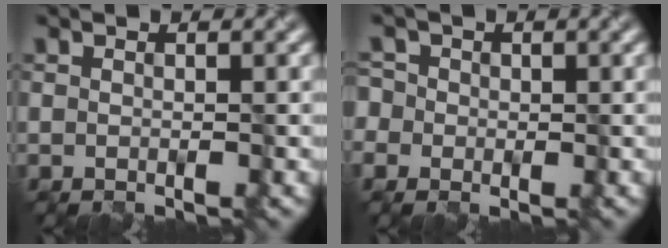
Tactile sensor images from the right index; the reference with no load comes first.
{"total": 1.9, "force": [-0.7, 1.8, 0.2], "torque": [-0.008, 0.014, -0.016]}